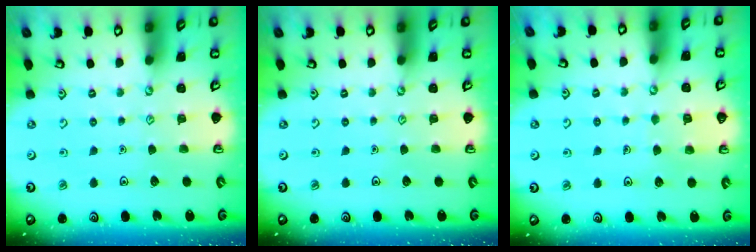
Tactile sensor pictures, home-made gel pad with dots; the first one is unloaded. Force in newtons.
{"total": 0.0}
{"total": 4.6, "press": 4.6, "slide": 0.3}